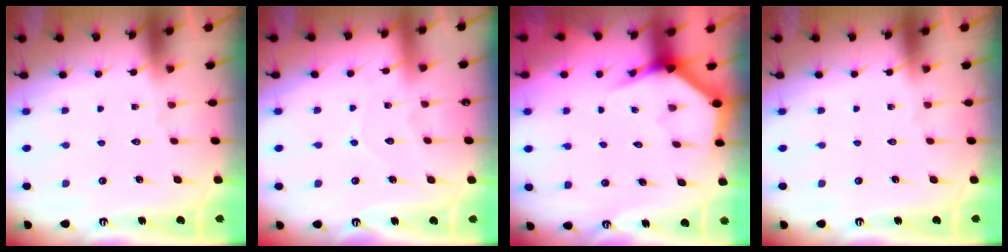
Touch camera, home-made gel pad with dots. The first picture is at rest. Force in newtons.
{"total": 5.5, "press": 5.5, "slide": 0.3}
{"total": 3.8, "press": 3.8, "slide": 0.2}
{"total": 0.0}